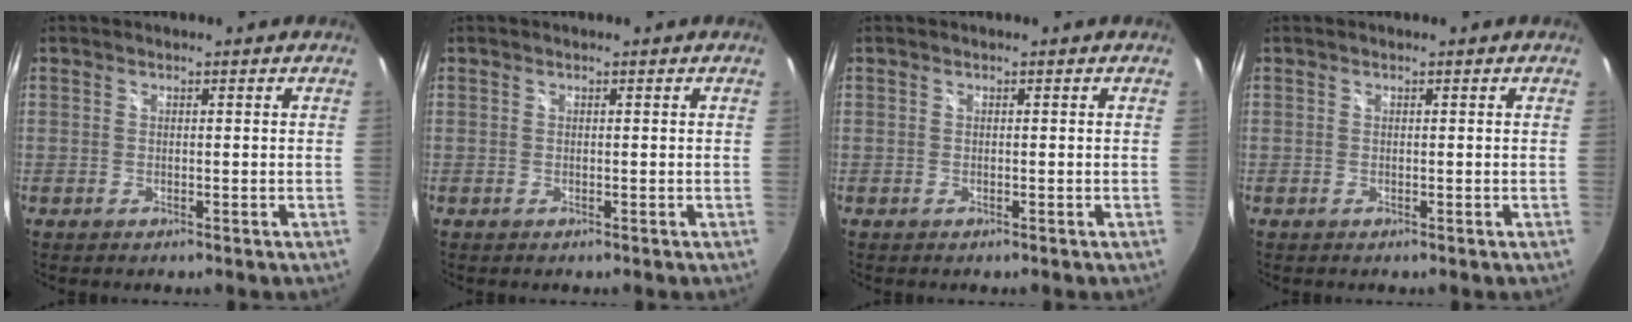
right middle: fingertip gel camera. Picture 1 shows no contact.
{"total": 0.0}
{"total": 0.0}
{"total": 0.0}